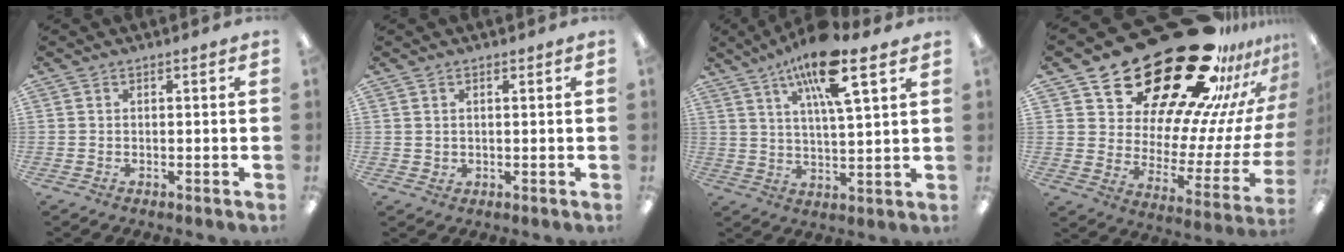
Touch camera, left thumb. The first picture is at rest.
{"total": 1.6, "force": [1.1, 1.2, 0.2], "torque": [-0.006, 0.002, 0.019]}
{"total": 14.1, "force": [8.5, 3.6, 10.7], "torque": [-0.184, -0.029, 0.137]}
{"total": 33.4, "force": [24.8, 14.2, 17.4], "torque": [-0.232, -0.183, 0.448]}